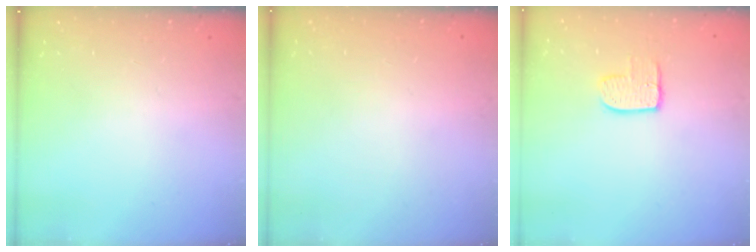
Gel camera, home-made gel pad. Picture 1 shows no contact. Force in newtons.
{"total": 0.0}
{"total": 7.4, "press": 7.4, "slide": 0.2}